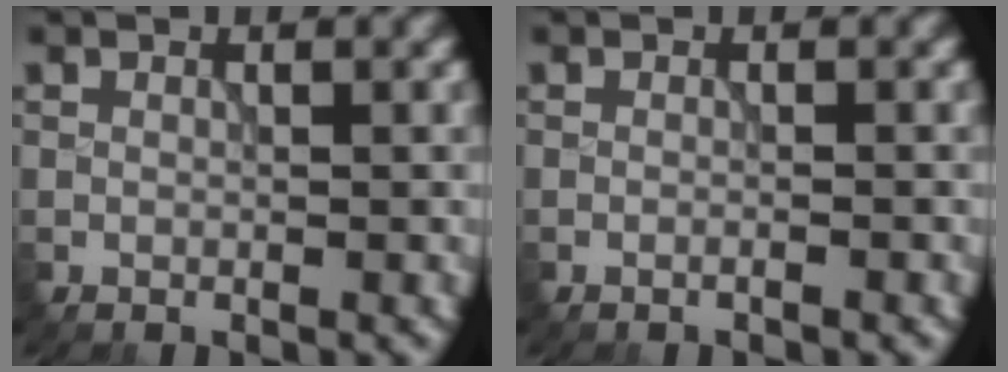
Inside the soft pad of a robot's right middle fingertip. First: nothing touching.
{"total": 0.7, "force": [-0.4, 0.2, 0.6], "torque": [-0.007, -0.003, -0.014]}